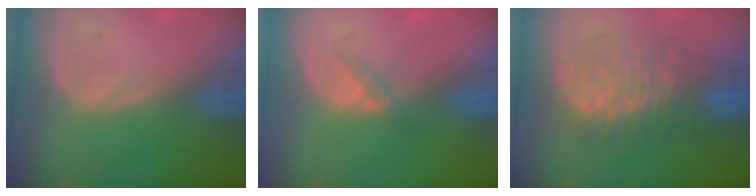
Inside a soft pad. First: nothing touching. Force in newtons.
{"total": 1.8, "press": 1.4, "slide": 1.0}
{"total": 9.1, "press": 9.1, "slide": 0.6}